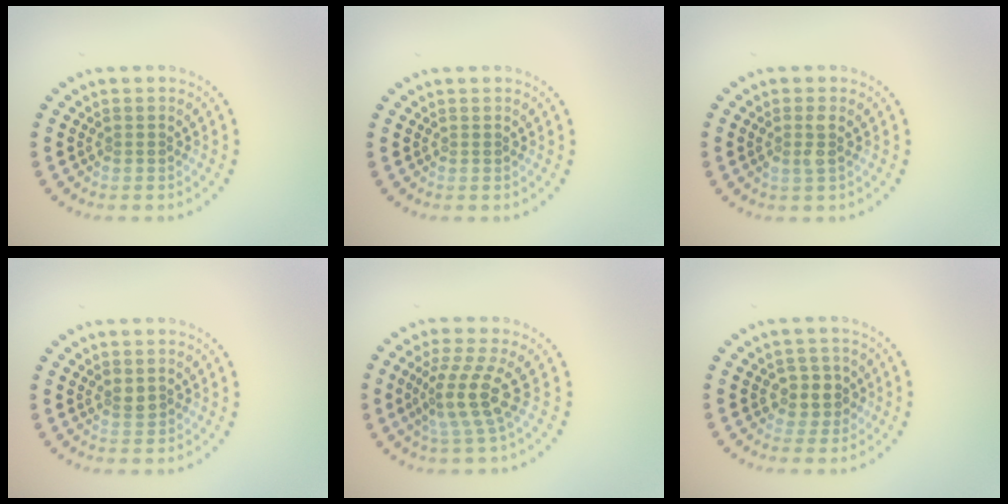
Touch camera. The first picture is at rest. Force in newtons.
{"total": 0.0}
{"total": 1.5, "press": 1.3, "slide": 0.6}
{"total": 1.0, "press": 1.0, "slide": 0.3}
{"total": 4.0, "press": 3.1, "slide": 2.6}
{"total": 2.5, "press": 2.2, "slide": 1.0}